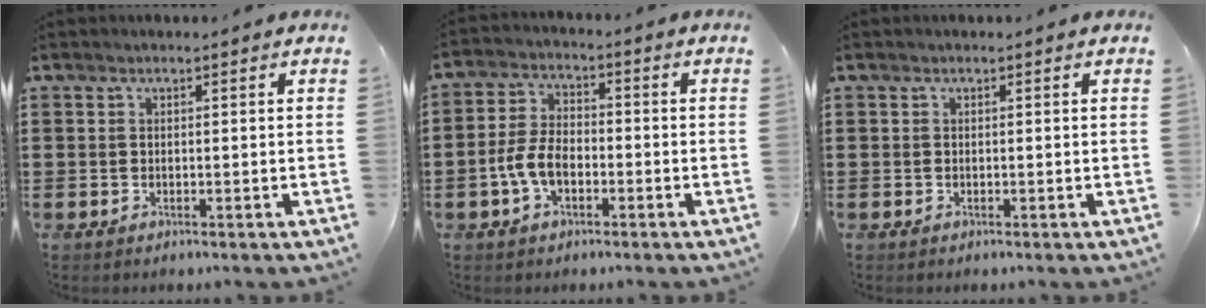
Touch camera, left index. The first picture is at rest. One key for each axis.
{"total": 5.8, "fx": -2.1, "fy": 3.2, "fz": 4.4, "tx": -0.111, "ty": -0.001, "tz": -0.047}
{"total": 0.0}